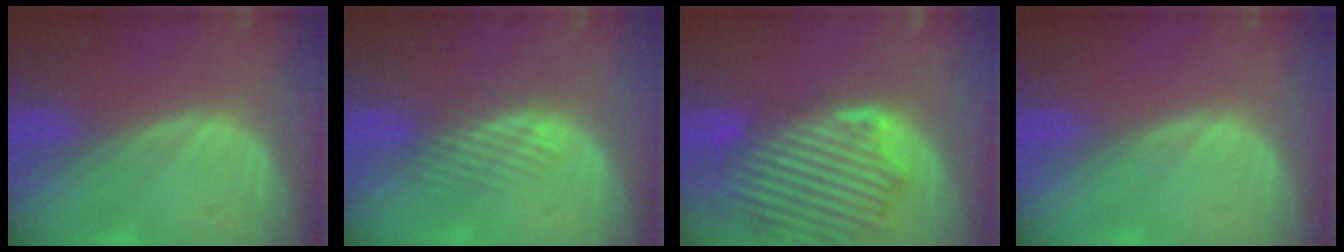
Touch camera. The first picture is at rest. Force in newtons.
{"total": 3.4, "press": 2.8, "slide": 1.9}
{"total": 12.5, "press": 11.5, "slide": 5.0}
{"total": 0.0}